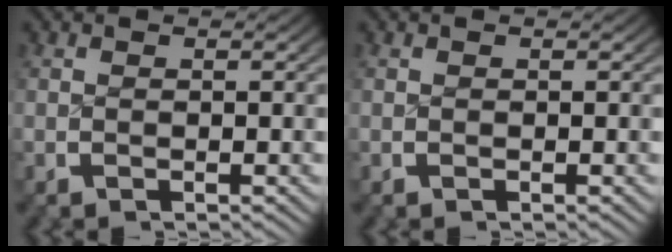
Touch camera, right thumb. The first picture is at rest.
{"total": 0.0}